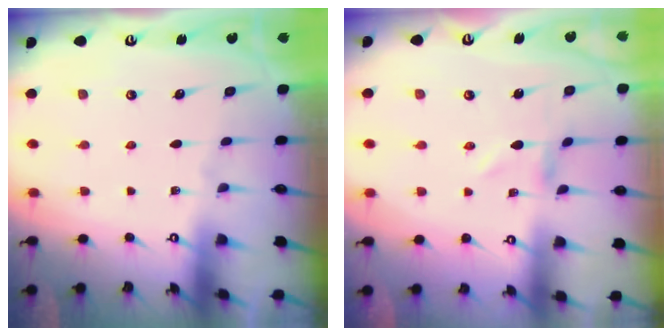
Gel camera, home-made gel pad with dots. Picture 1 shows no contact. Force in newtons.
{"total": 0.6, "press": 0.5, "slide": 0.2}